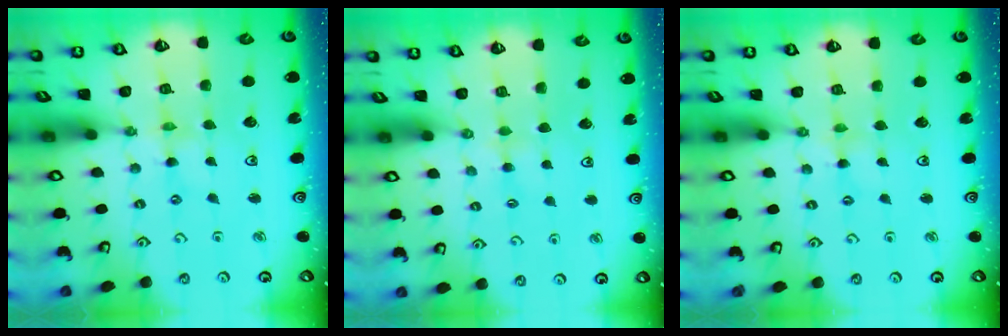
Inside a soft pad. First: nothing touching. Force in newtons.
{"total": 3.0, "press": 2.9, "slide": 0.4}
{"total": 1.8, "press": 1.8, "slide": 0.3}